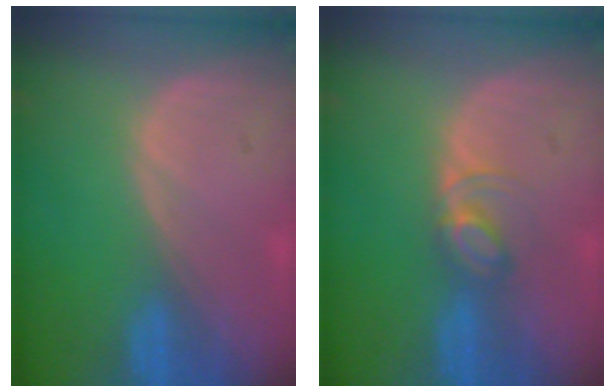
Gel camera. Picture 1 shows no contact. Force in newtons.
{"total": 3.7, "press": 3.7, "slide": 0.3}